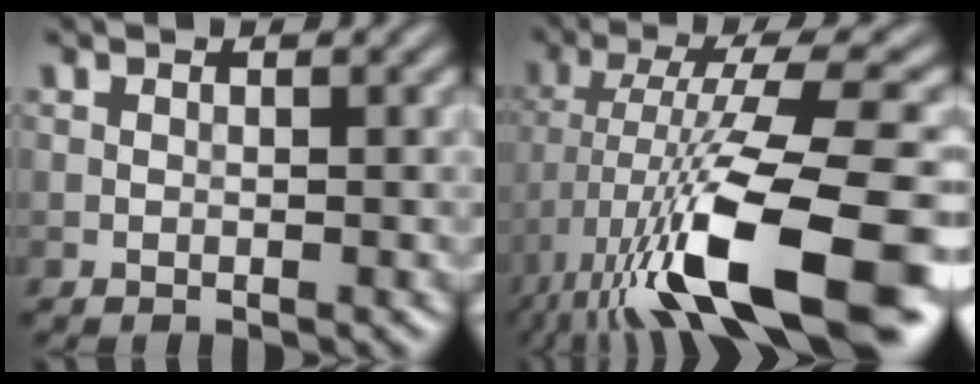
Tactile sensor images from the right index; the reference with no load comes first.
{"total": 14.9, "force": [-5.5, 3.5, 13.5], "torque": [-0.244, 0.005, -0.086]}